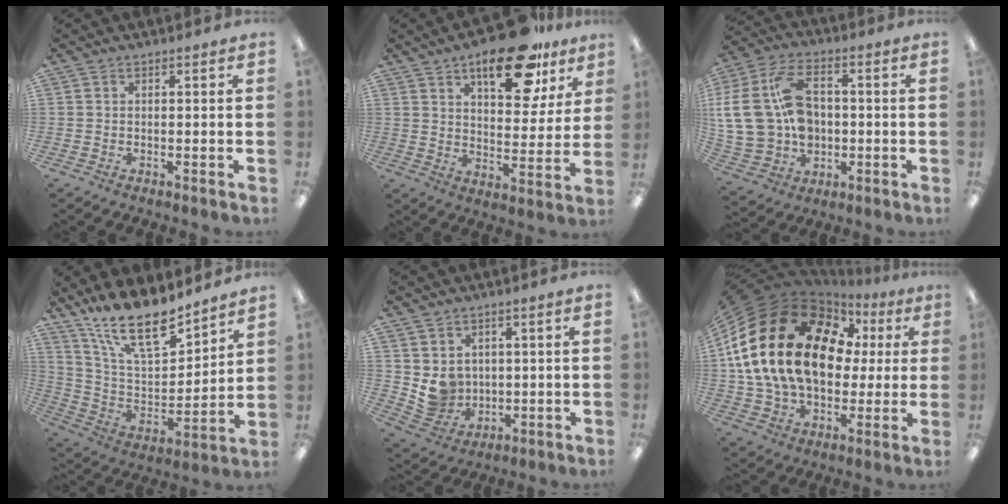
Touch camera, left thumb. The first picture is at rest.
{"total": 19.1, "force": [12.1, 8.4, 12.2], "torque": [-0.159, -0.060, 0.193]}
{"total": 19.2, "force": [2.1, 14.4, 12.5], "torque": [-0.281, -0.002, 0.044]}
{"total": 17.6, "force": [14.5, 5.1, 8.7], "torque": [-0.172, -0.098, 0.256]}
{"total": 7.1, "force": [2.3, 6.5, 1.5], "torque": [-0.026, -0.010, 0.054]}
{"total": 26.8, "force": [5.7, 18.5, 18.5], "torque": [-0.411, -0.017, 0.116]}